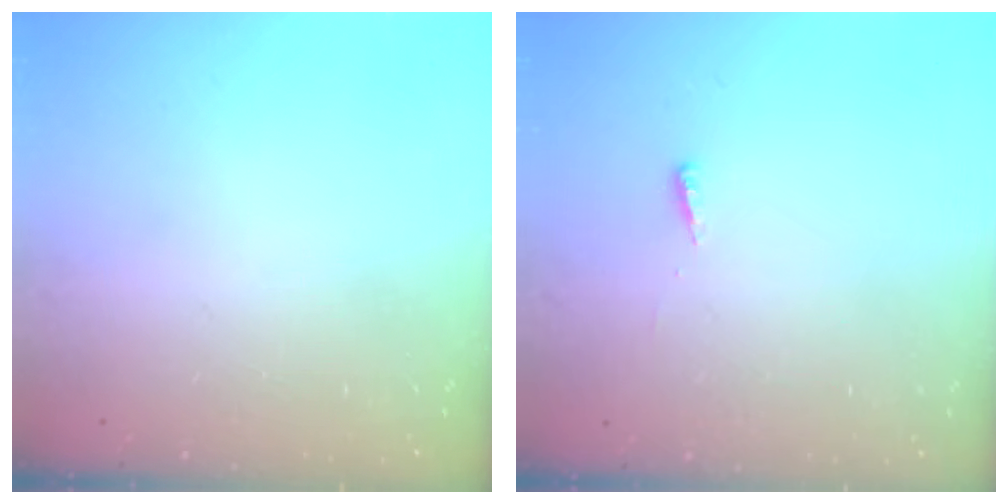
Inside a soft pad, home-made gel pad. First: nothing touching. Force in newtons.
{"total": 3.1, "press": 3.0, "slide": 0.9}